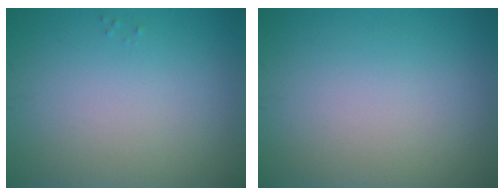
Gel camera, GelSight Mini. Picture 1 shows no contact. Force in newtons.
{"total": 0.0}